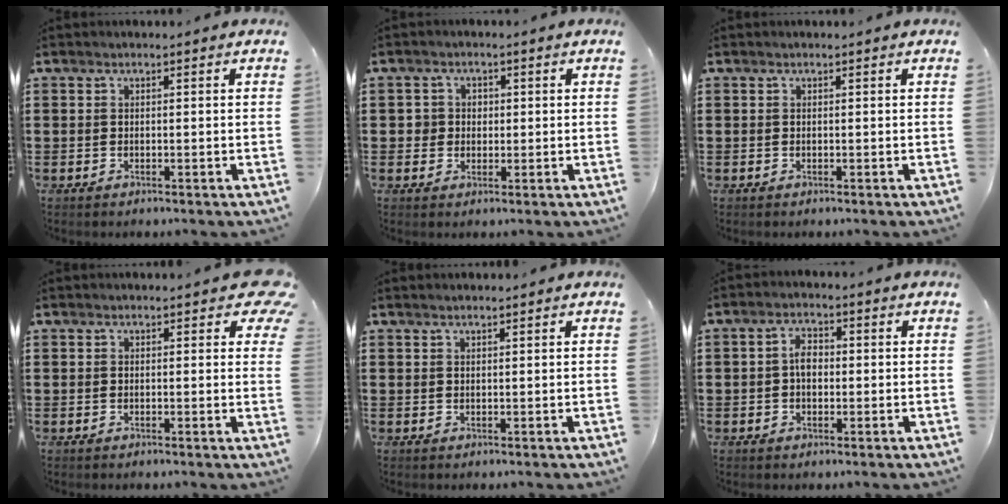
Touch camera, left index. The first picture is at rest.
{"total": 2.4, "force": [0.2, 2.3, 0.5], "torque": [-0.020, 0.009, 0.001]}
{"total": 0.0}
{"total": 3.1, "force": [1.9, 1.2, 2.1], "torque": [-0.026, 0.002, 0.030]}
{"total": 0.8, "force": [0.7, 0.1, 0.3], "torque": [-0.006, 0.000, 0.014]}
{"total": 3.3, "force": [0.2, 1.9, 2.7], "torque": [-0.053, 0.009, 0.001]}